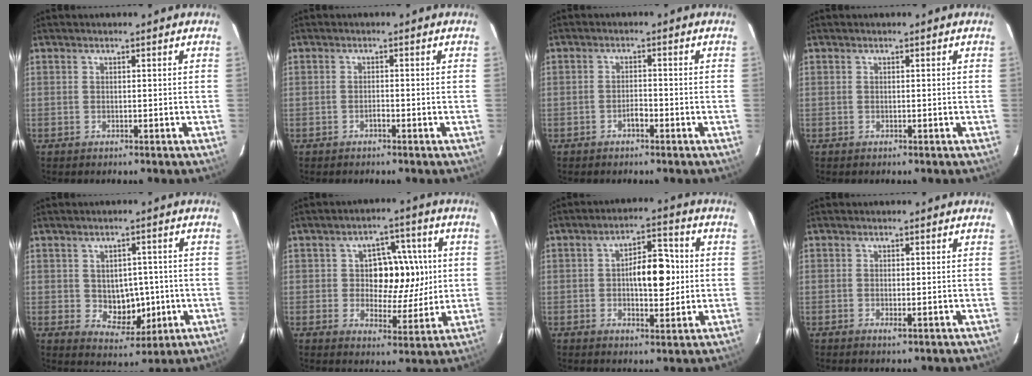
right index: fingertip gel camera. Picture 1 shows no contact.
{"total": 0.8, "force": [-0.6, 0.1, 0.5], "torque": [-0.010, 0.002, -0.010]}
{"total": 1.7, "force": [-1.1, 0.5, 1.3], "torque": [-0.020, 0.003, -0.019]}
{"total": 0.0}
{"total": 6.9, "force": [-0.4, 4.8, 4.9], "torque": [-0.063, 0.003, 0.008]}
{"total": 9.9, "force": [1.2, 5.8, 7.9], "torque": [-0.103, 0.022, 0.027]}
{"total": 8.7, "force": [0.3, 3.6, 7.9], "torque": [-0.124, 0.019, 0.007]}
{"total": 1.0, "force": [-0.3, 0.2, 0.9], "torque": [-0.016, -0.004, -0.005]}